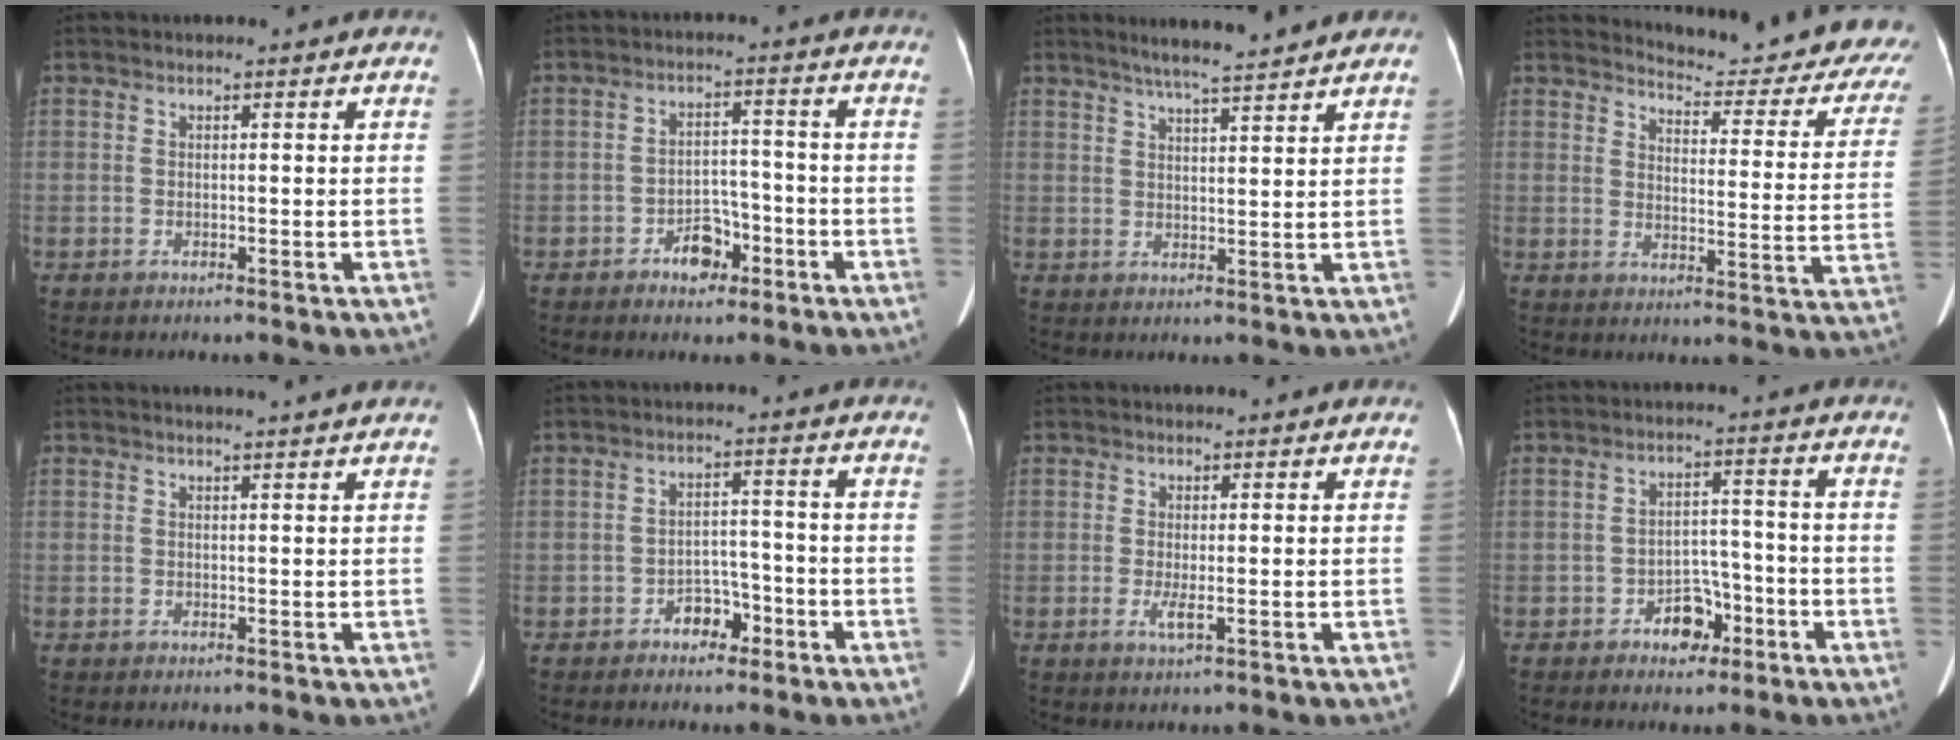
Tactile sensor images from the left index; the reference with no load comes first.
{"total": 4.6, "force": [-2.8, 2.9, 2.3], "torque": [-0.036, 0.015, -0.043]}
{"total": 7.1, "force": [6.2, -0.4, 3.5], "torque": [-0.063, 0.009, 0.096]}
{"total": 21.0, "force": [19.8, 2.8, 6.3], "torque": [-0.067, -0.104, 0.214]}
{"total": 2.8, "force": [2.6, -0.4, 1.0], "torque": [-0.012, 0.012, 0.030]}
{"total": 3.8, "force": [-2.4, 2.3, 1.7], "torque": [-0.025, 0.014, -0.037]}
{"total": 1.6, "force": [-0.1, 0.1, 1.6], "torque": [-0.031, -0.004, 0.001]}
{"total": 5.0, "force": [-2.9, 3.2, 2.5], "torque": [-0.037, 0.017, -0.043]}